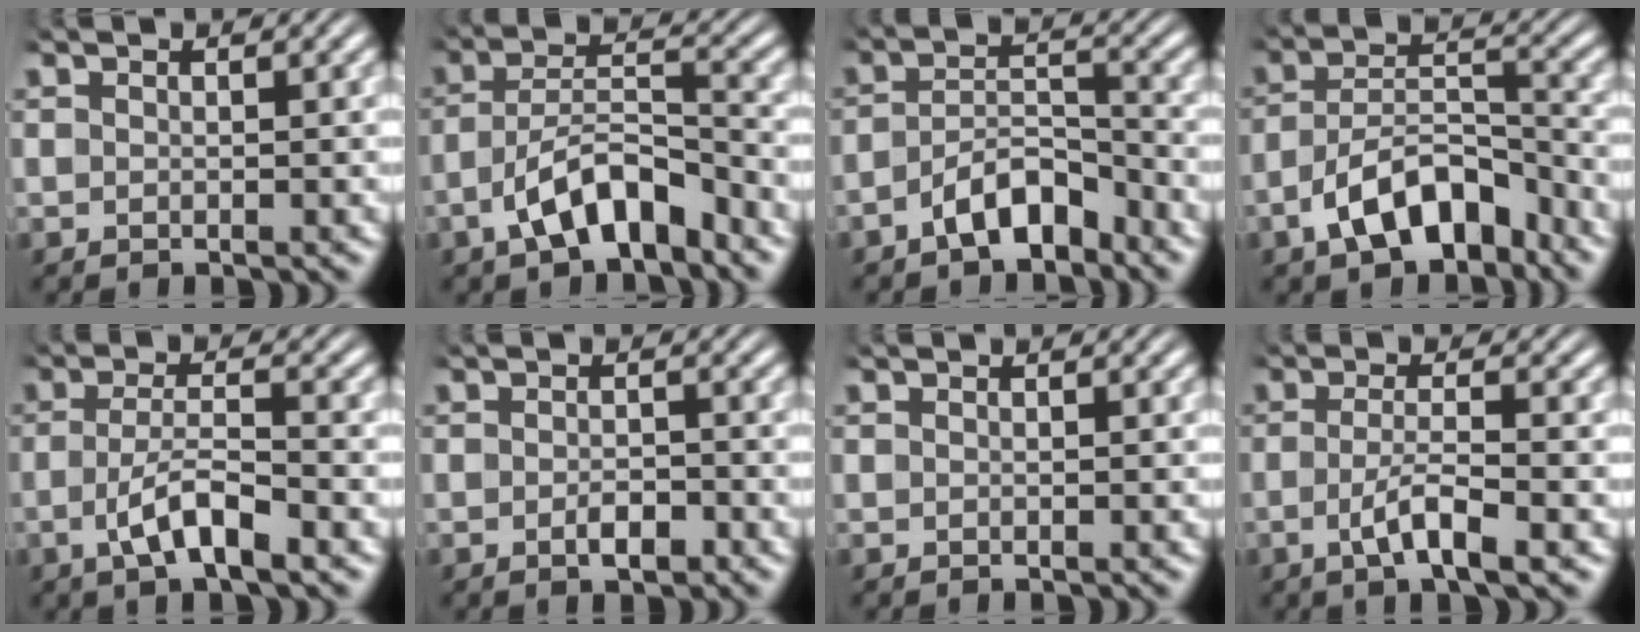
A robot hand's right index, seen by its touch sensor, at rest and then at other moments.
{"total": 5.5, "force": [-3.6, 2.0, 3.7], "torque": [-0.056, -0.006, -0.054]}
{"total": 4.4, "force": [-3.5, 1.5, 2.2], "torque": [-0.025, -0.002, -0.058]}
{"total": 6.3, "force": [-4.0, 2.9, 4.0], "torque": [-0.060, -0.003, -0.065]}
{"total": 4.0, "force": [-1.9, 1.1, 3.4], "torque": [-0.059, -0.010, -0.029]}
{"total": 1.8, "force": [-1.1, 0.7, 1.2], "torque": [-0.015, 0.001, -0.020]}
{"total": 0.0}
{"total": 3.5, "force": [-1.6, 0.4, 3.1], "torque": [-0.060, -0.015, -0.020]}